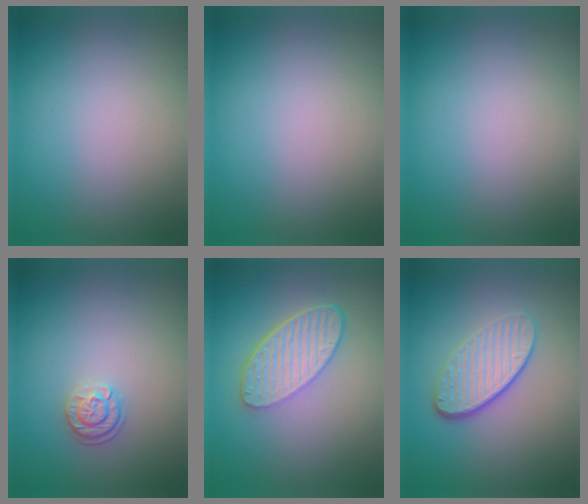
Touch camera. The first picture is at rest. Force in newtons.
{"total": 0.0}
{"total": 0.0}
{"total": 1.7, "press": 1.6, "slide": 0.7}
{"total": 5.6, "press": 4.2, "slide": 3.7}
{"total": 4.3, "press": 3.2, "slide": 2.8}